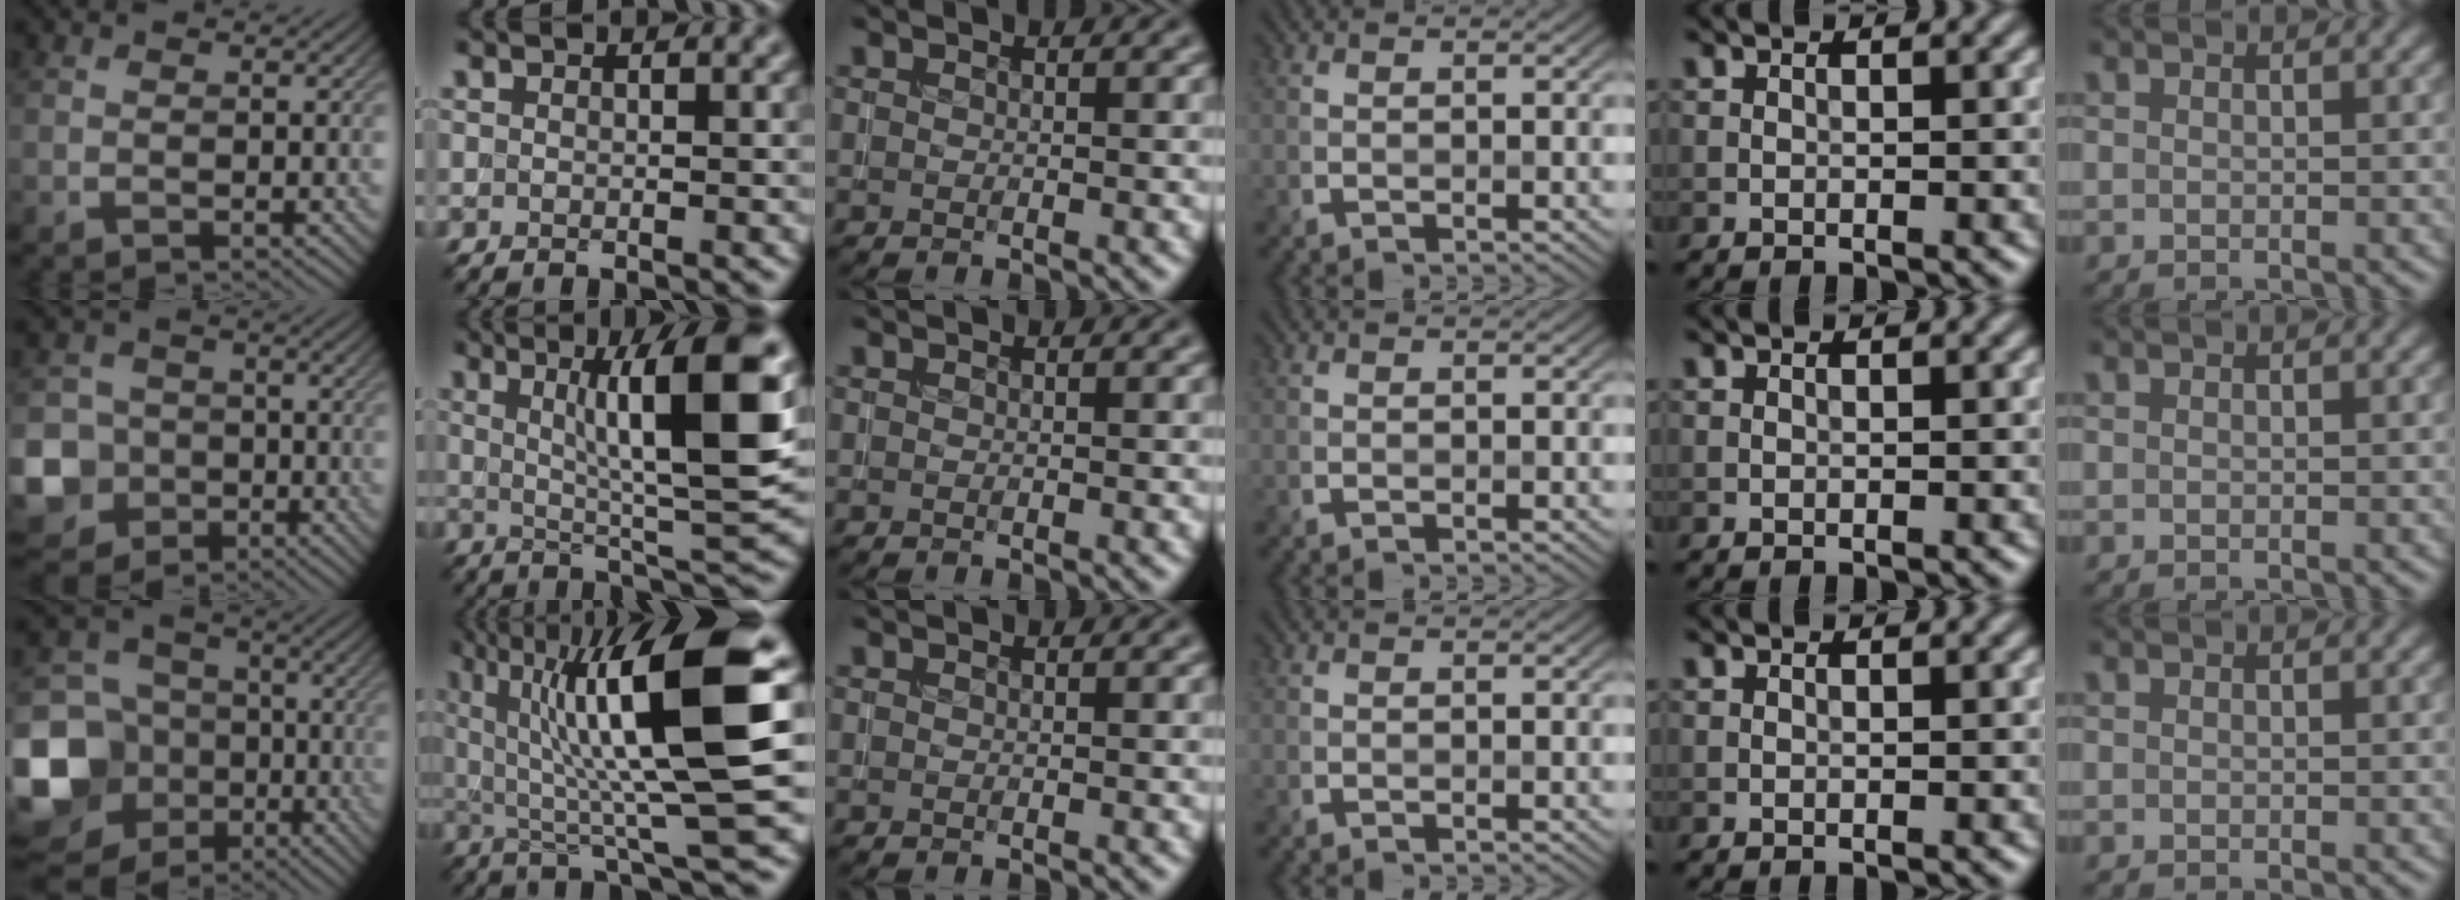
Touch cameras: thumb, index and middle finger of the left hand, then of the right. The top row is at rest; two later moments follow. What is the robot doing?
{"motion": "insert", "object": "coin"}